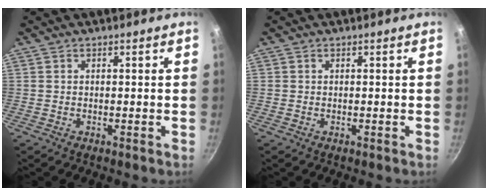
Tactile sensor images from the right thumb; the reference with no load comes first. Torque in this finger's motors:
{"motor_torque": [0.26, -0.46, -0.21, 0.14, 0.01]}